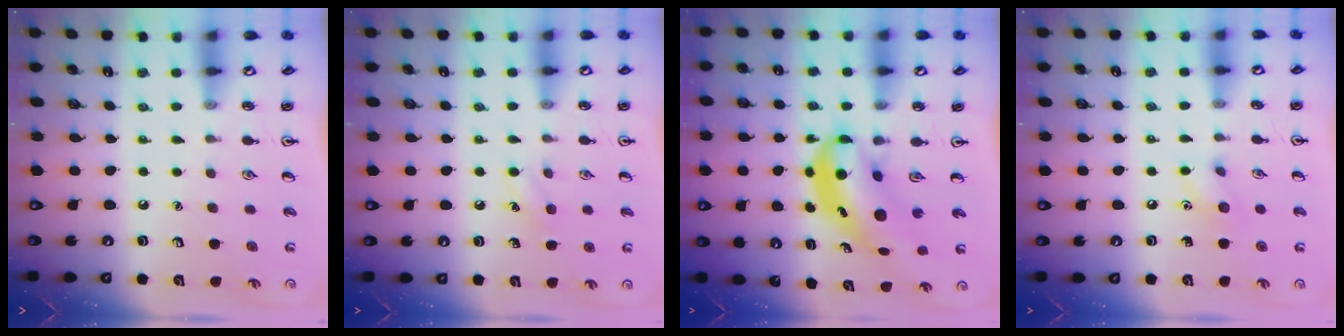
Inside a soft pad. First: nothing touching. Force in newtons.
{"total": 6.5, "press": 6.1, "slide": 2.0}
{"total": 6.3, "press": 6.1, "slide": 1.6}
{"total": 6.3, "press": 6.2, "slide": 0.9}